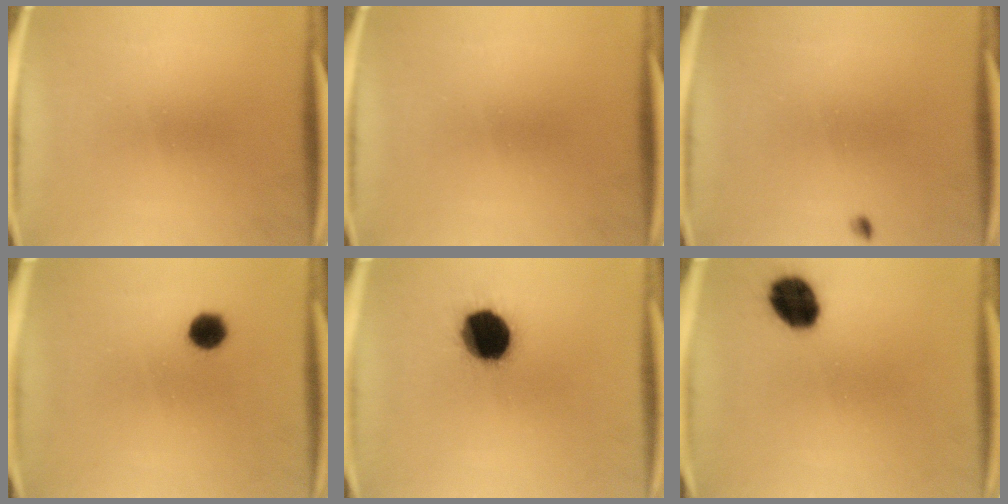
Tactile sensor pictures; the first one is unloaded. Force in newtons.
{"total": 0.0}
{"total": 0.6}
{"total": 4.0}
{"total": 16.2}
{"total": 10.0}